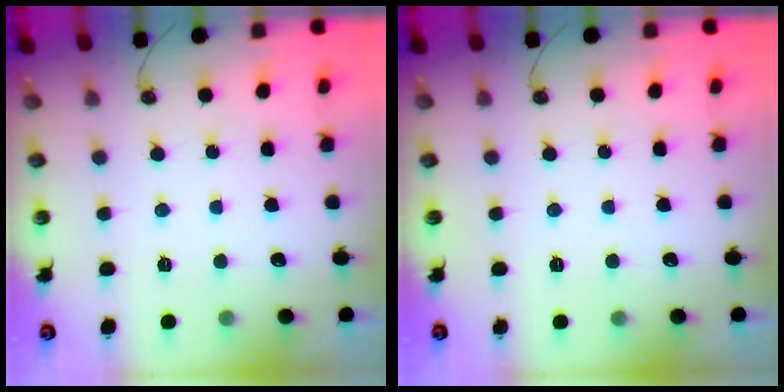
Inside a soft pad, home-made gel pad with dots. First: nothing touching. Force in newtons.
{"total": 0.0}